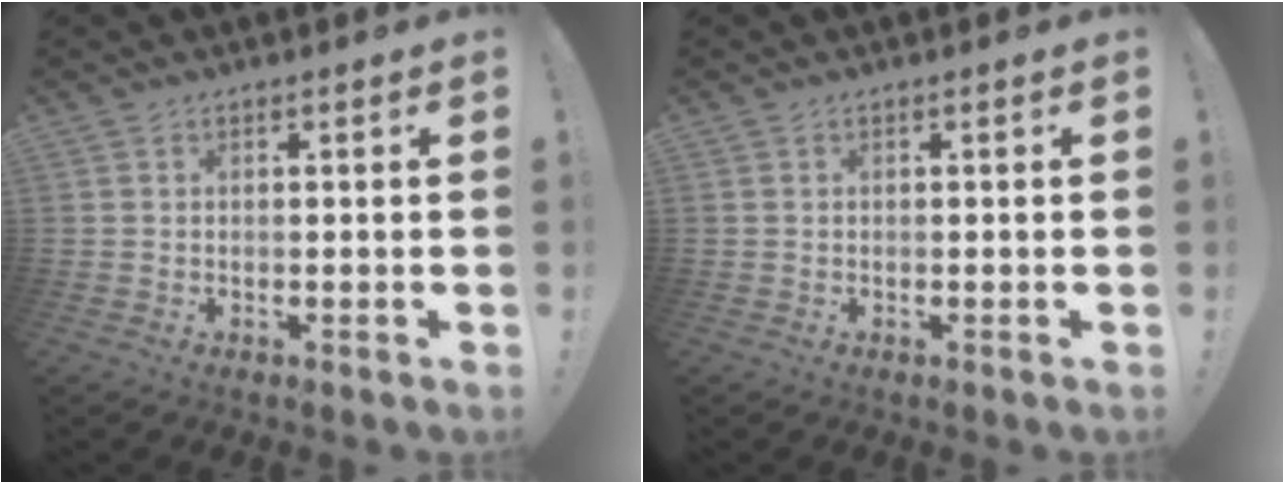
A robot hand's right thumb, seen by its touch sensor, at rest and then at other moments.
{"total": 0.0}